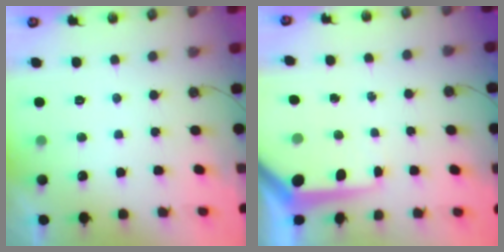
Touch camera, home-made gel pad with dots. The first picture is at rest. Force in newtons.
{"total": 7.3, "press": 7.2, "slide": 0.8}